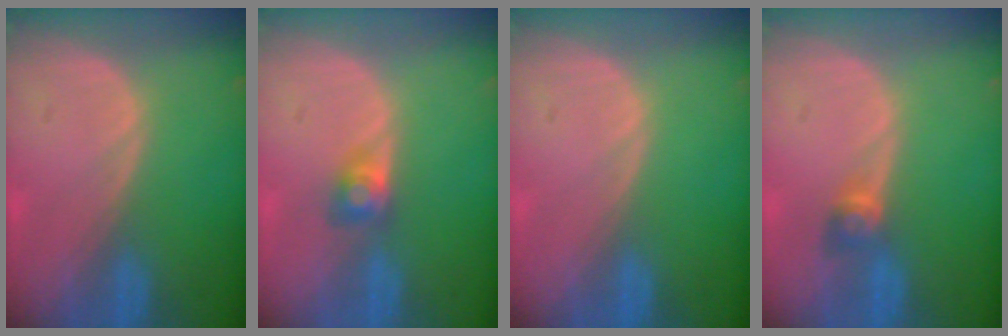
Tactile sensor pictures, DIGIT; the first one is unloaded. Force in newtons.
{"total": 2.7, "press": 2.5, "slide": 1.0}
{"total": 0.0}
{"total": 2.6, "press": 2.4, "slide": 1.0}